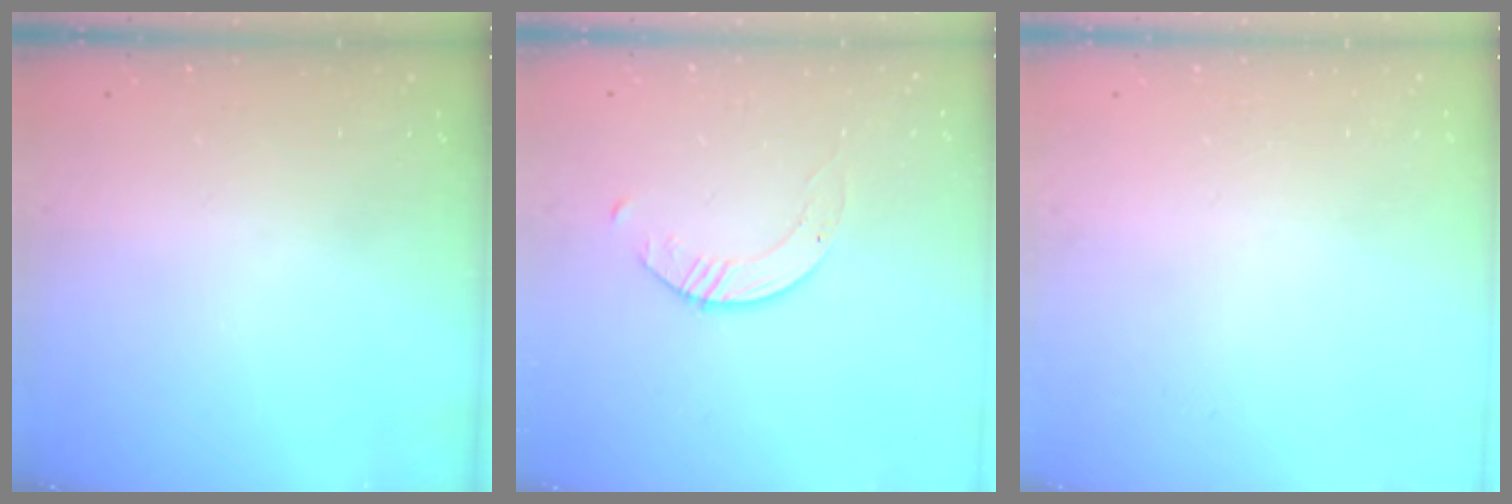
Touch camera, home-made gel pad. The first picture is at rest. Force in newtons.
{"total": 1.7, "press": 1.7, "slide": 0.2}
{"total": 0.0}